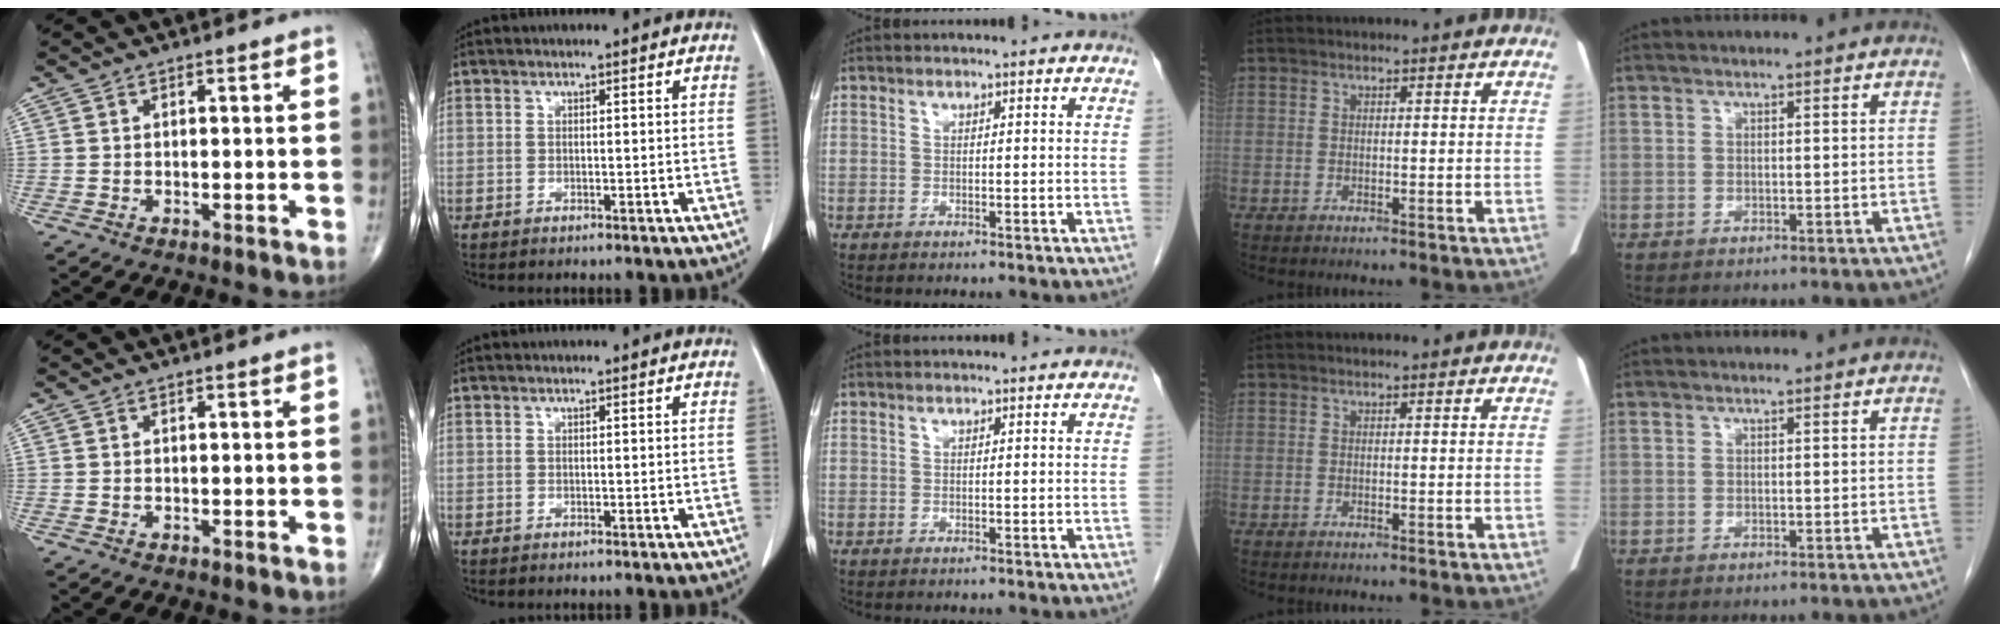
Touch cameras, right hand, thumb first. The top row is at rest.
{}